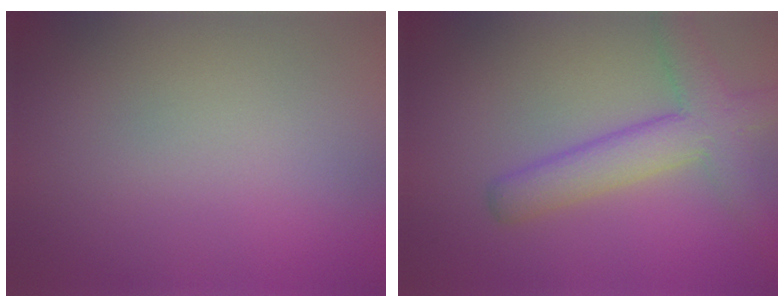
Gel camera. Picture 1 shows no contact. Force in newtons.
{"total": 5.0, "press": 5.0, "slide": 0.2}